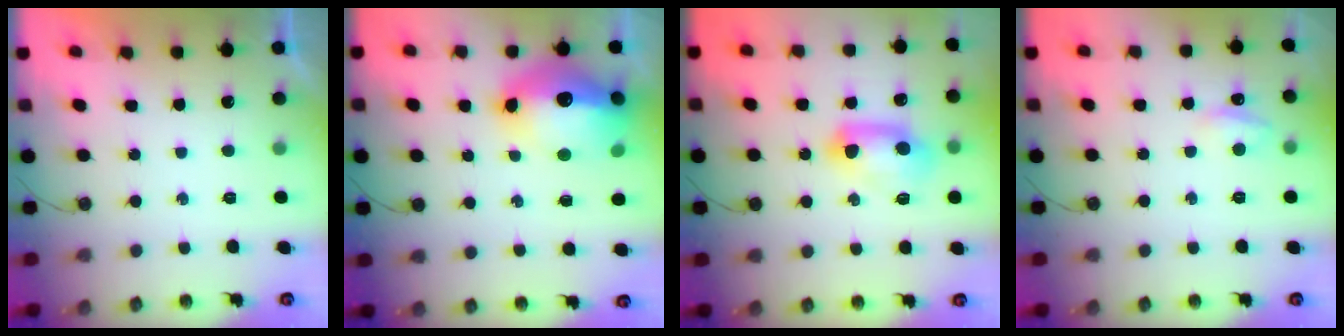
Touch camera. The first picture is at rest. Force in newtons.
{"total": 19.9, "press": 19.2, "slide": 5.2}
{"total": 10.8, "press": 10.7, "slide": 1.3}
{"total": 6.7, "press": 6.6, "slide": 0.8}